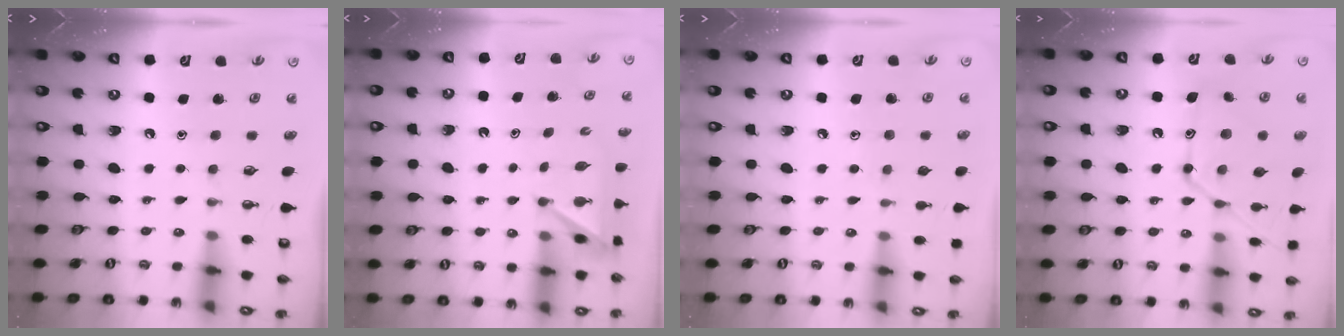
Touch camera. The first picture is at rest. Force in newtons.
{"total": 6.0, "press": 6.0, "slide": 0.2}
{"total": 4.4, "press": 4.3, "slide": 0.4}
{"total": 14.6, "press": 14.6, "slide": 0.8}